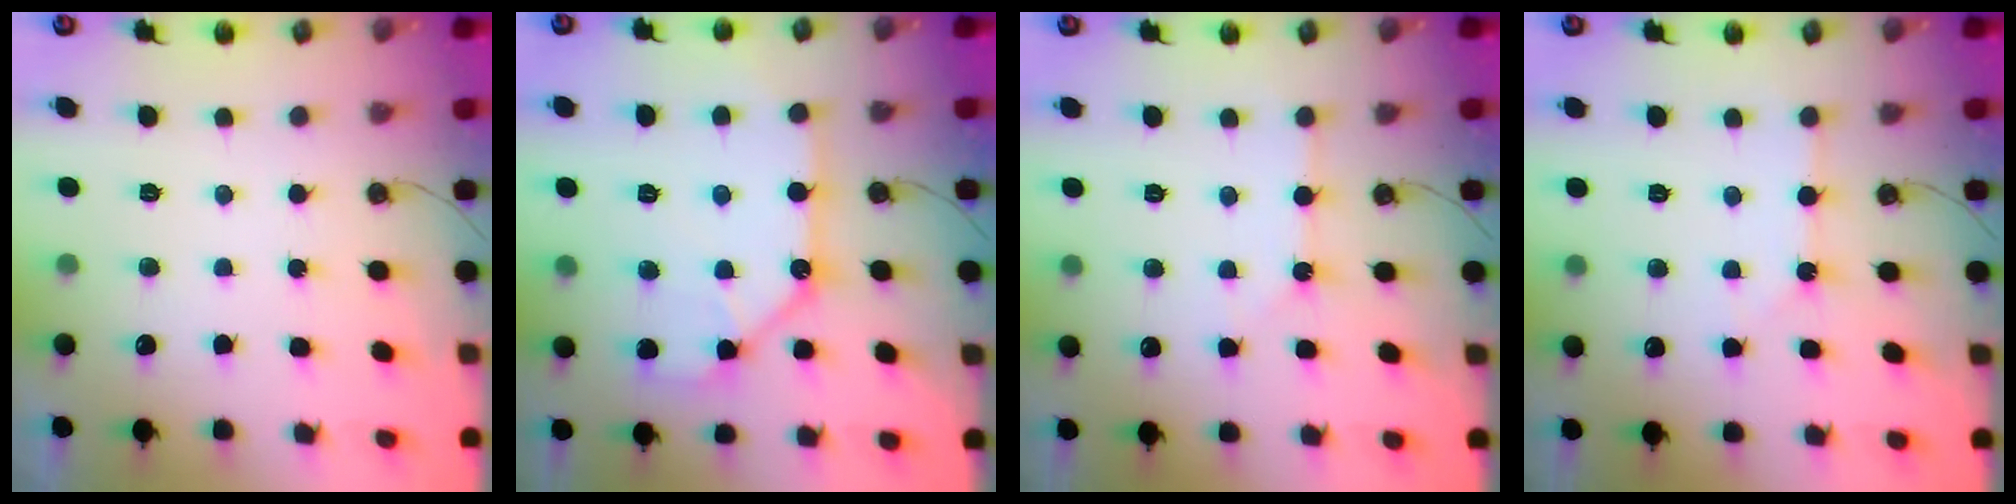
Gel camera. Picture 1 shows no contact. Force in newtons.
{"total": 11.6, "press": 11.5, "slide": 1.5}
{"total": 2.7, "press": 2.7, "slide": 0.5}
{"total": 2.7, "press": 2.7, "slide": 0.5}